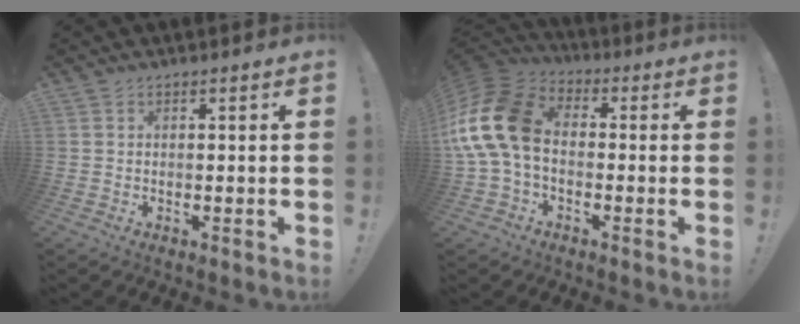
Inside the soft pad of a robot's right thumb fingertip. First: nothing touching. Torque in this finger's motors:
{"motor_torque": [2.66, 2.35, 1.58, -1.19, 0.52]}